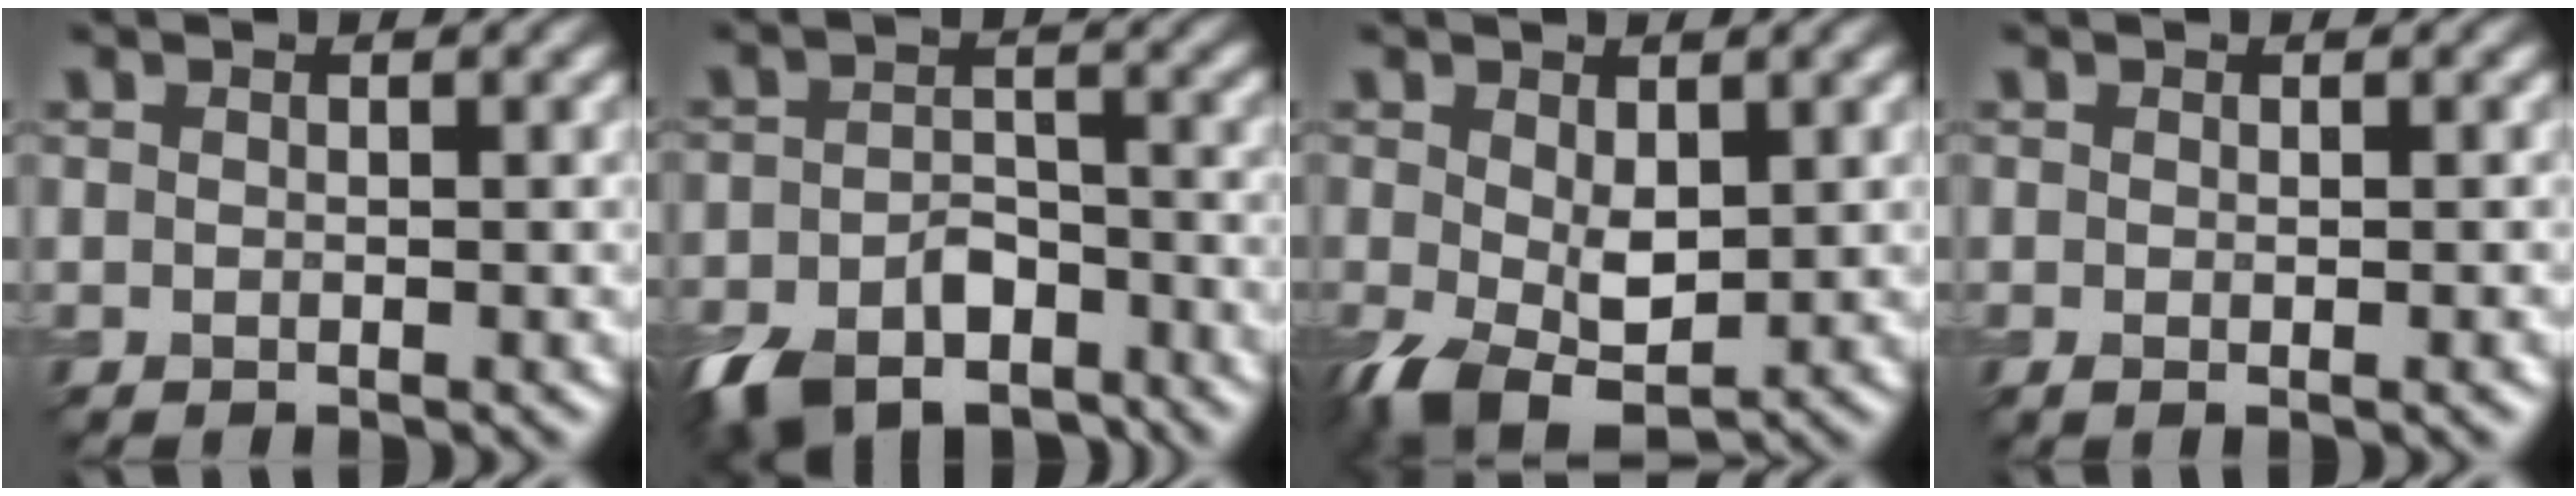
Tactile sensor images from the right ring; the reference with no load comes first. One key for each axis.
{"total": 7.4, "fx": -5.1, "fy": 4.0, "fz": 3.7, "tx": -0.065, "ty": -0.011, "tz": -0.092}
{"total": 5.2, "fx": -0.6, "fy": 3.3, "fz": 3.9, "tx": -0.096, "ty": -0.018, "tz": -0.003}
{"total": 1.1, "fx": -0.2, "fy": 0.1, "fz": 1.0, "tx": -0.015, "ty": -0.006, "tz": -0.003}